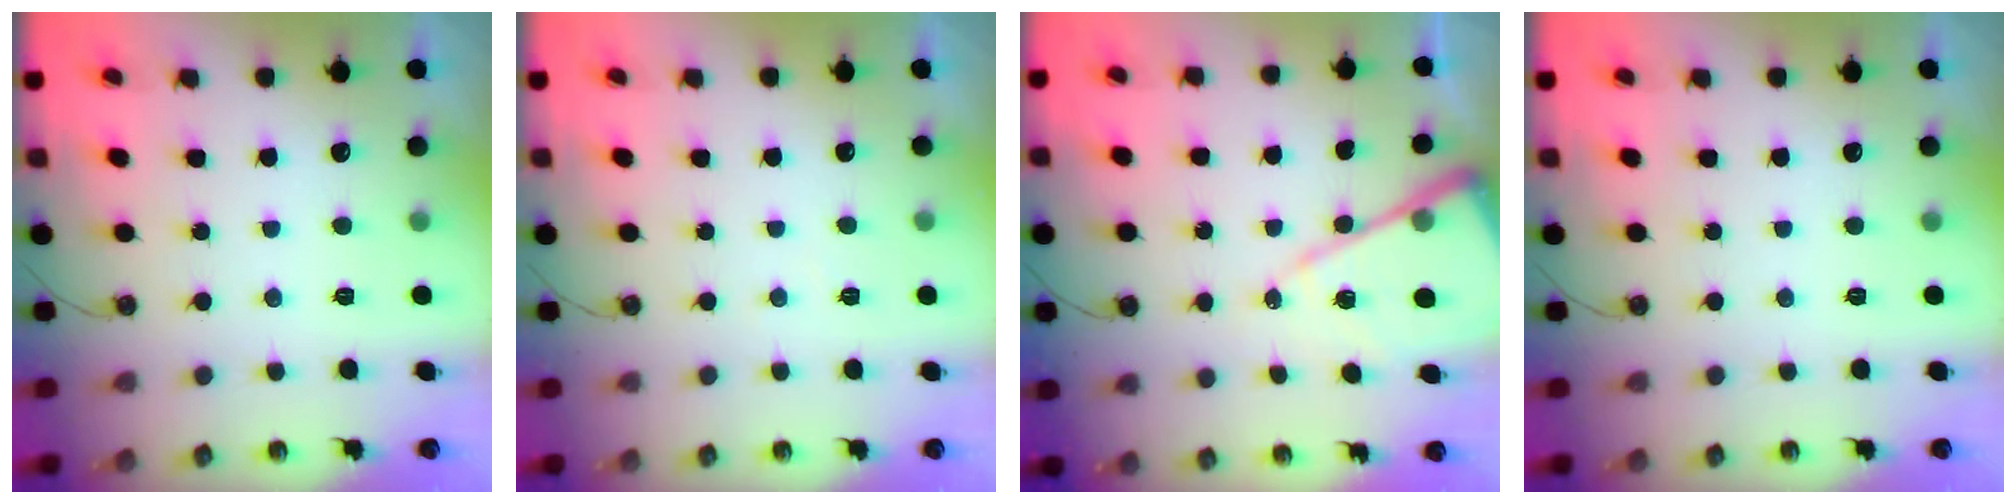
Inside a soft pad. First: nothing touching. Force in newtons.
{"total": 2.9, "press": 2.9, "slide": 0.5}
{"total": 14.0, "press": 14.0, "slide": 1.4}
{"total": 0.0}